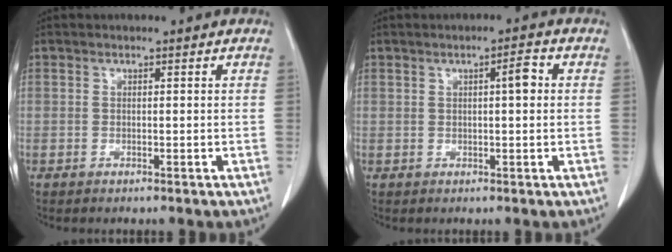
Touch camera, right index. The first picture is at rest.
{"total": 2.9, "force": [0.8, 0.8, 2.7], "torque": [-0.039, 0.010, 0.012]}